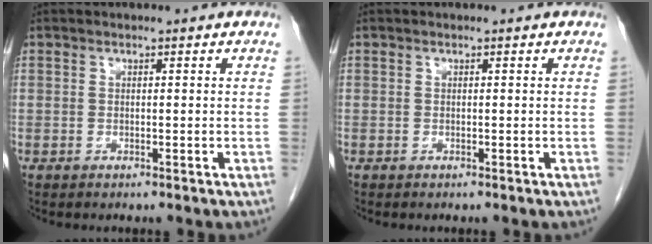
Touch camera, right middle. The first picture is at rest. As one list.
[{"total": 0.0}]